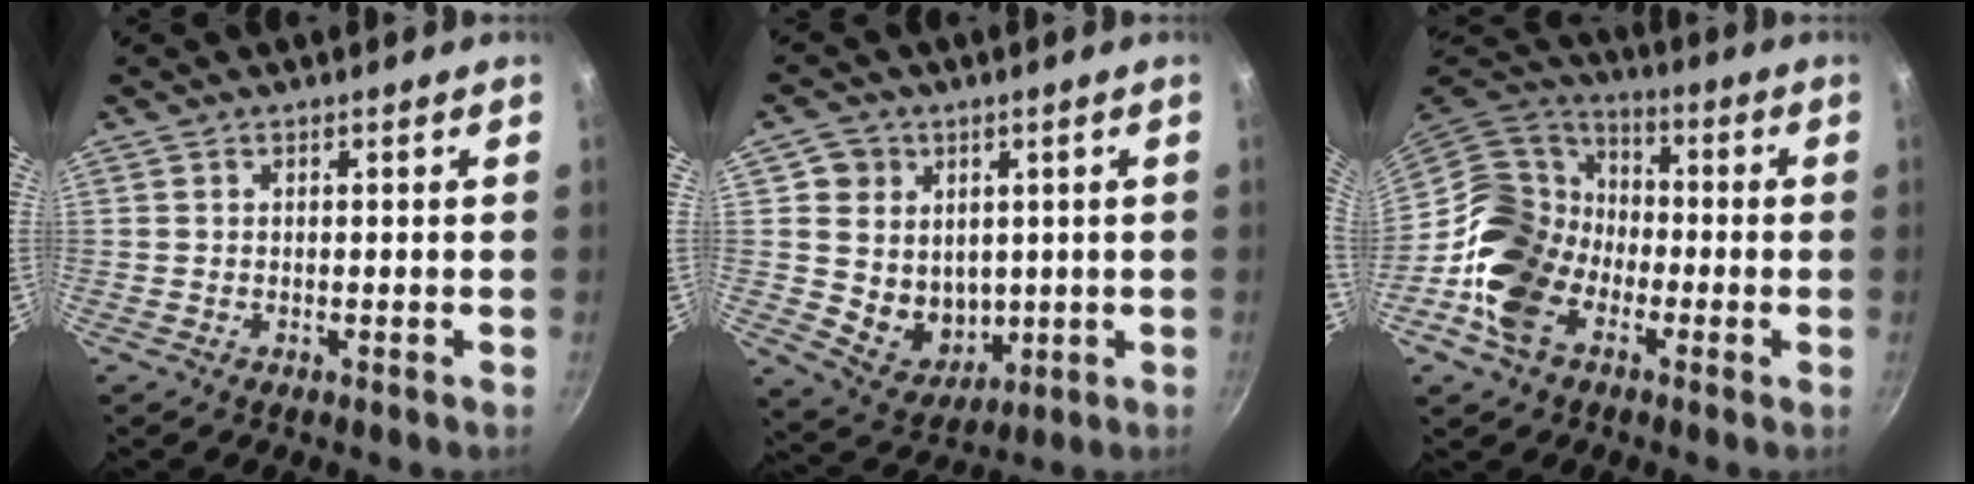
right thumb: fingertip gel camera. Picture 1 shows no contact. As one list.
[{"total": 10.7, "force": [2.2, 9.8, 3.8], "torque": [-0.030, -0.017, 0.052]}, {"total": 17.6, "force": [-5.0, 13.4, 10.3], "torque": [-0.163, 0.049, -0.110]}]